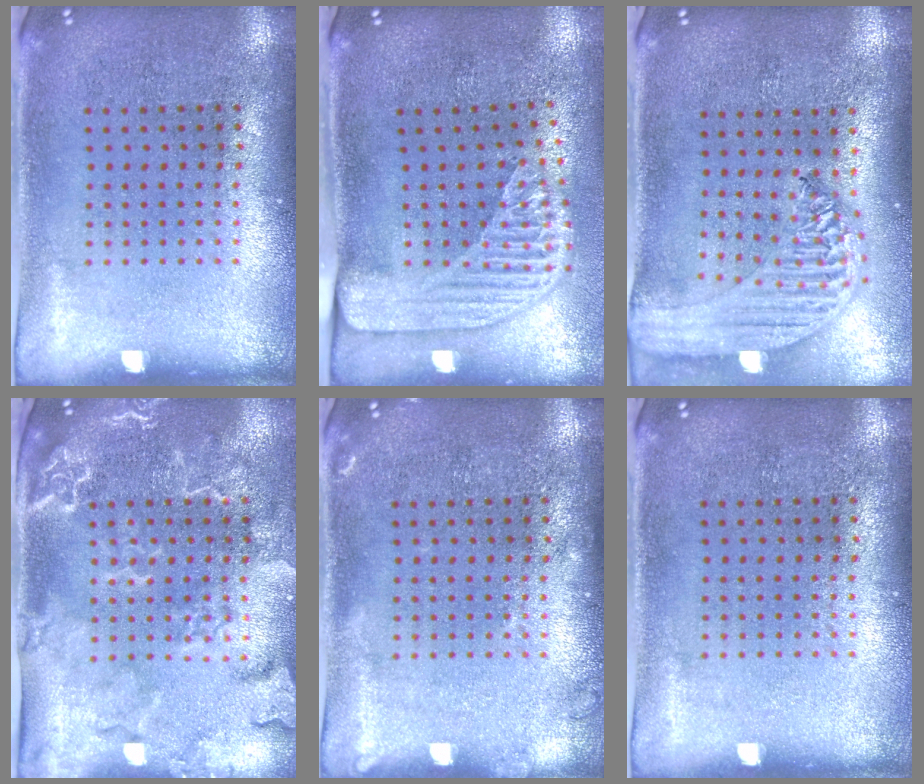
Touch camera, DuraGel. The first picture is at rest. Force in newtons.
{"total": 2.3, "press": 1.8, "slide": 1.5}
{"total": 2.3, "press": 2.0, "slide": 1.1}
{"total": 2.8, "press": 2.5, "slide": 1.3}
{"total": 1.0, "press": 1.0, "slide": 0.3}
{"total": 0.0}